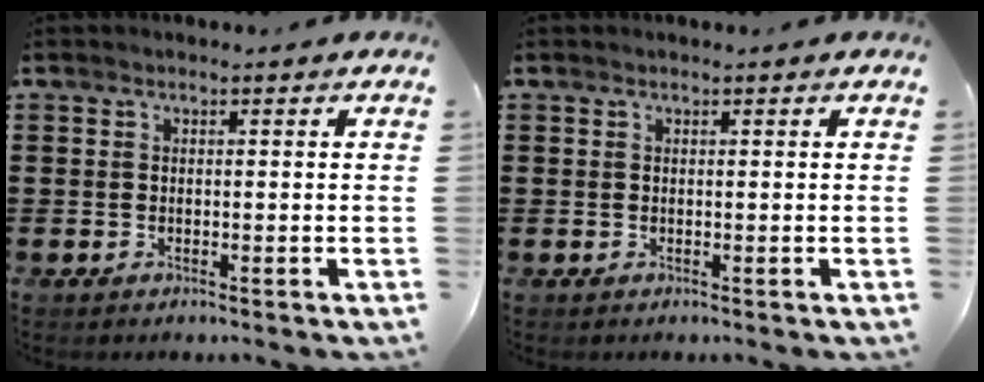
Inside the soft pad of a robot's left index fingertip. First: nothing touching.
{"total": 0.0}